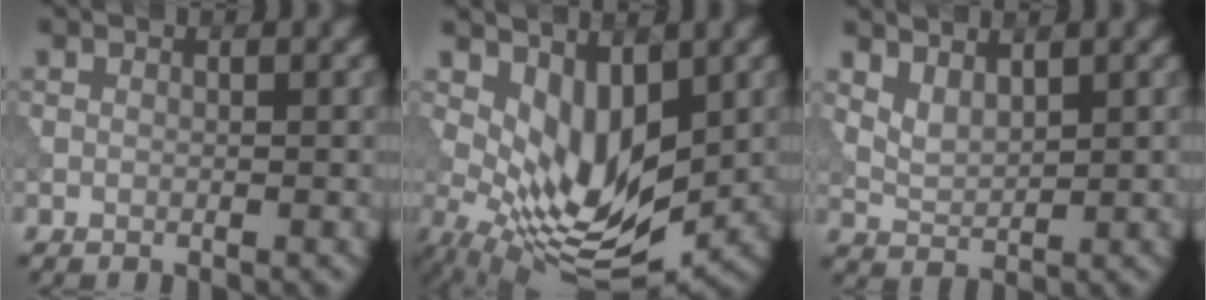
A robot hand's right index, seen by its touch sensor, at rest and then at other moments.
{"total": 7.7, "force": [1.0, 3.9, 6.6], "torque": [-0.122, -0.019, 0.022]}
{"total": 2.1, "force": [1.5, 0.9, 1.1], "torque": [-0.027, -0.005, 0.035]}